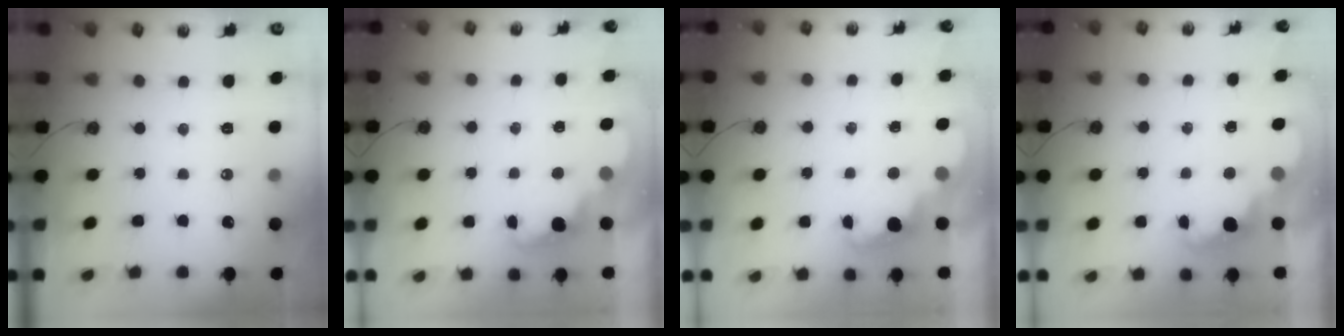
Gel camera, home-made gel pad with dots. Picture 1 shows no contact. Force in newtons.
{"total": 3.1, "press": 3.0, "slide": 0.3}
{"total": 2.4, "press": 2.3, "slide": 0.5}
{"total": 2.3, "press": 2.3, "slide": 0.5}